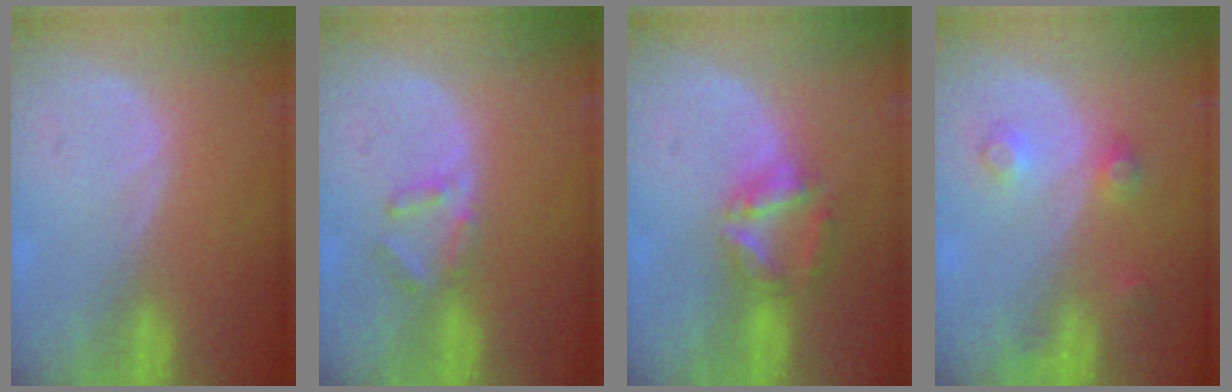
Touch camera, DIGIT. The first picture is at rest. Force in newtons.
{"total": 3.0, "press": 3.0, "slide": 0.4}
{"total": 5.7, "press": 5.6, "slide": 1.4}
{"total": 3.6, "press": 3.3, "slide": 1.4}